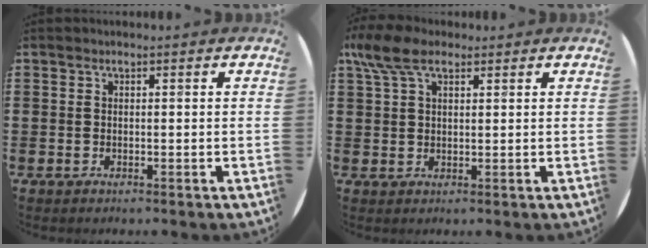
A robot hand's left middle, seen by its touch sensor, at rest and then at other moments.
{"total": 5.8, "force": [3.7, 2.8, 3.4], "torque": [-0.069, 0.003, 0.067]}